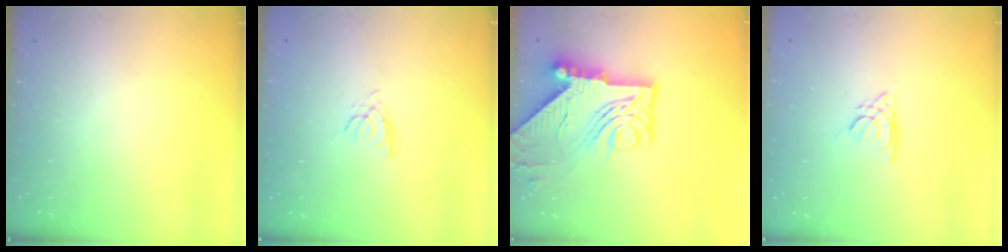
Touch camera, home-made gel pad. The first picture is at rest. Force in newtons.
{"total": 2.7, "press": 2.7, "slide": 0.2}
{"total": 17.7, "press": 17.6, "slide": 1.7}
{"total": 2.2, "press": 2.1, "slide": 0.5}